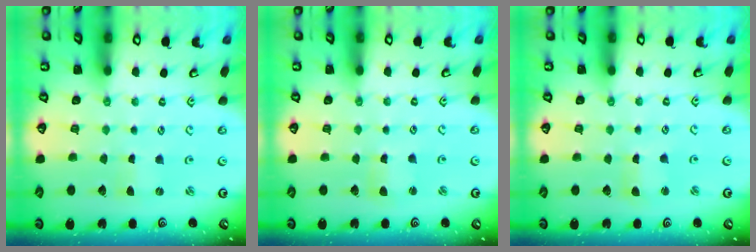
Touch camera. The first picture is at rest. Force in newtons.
{"total": 2.4, "press": 2.4, "slide": 0.2}
{"total": 2.4, "press": 2.4, "slide": 0.3}